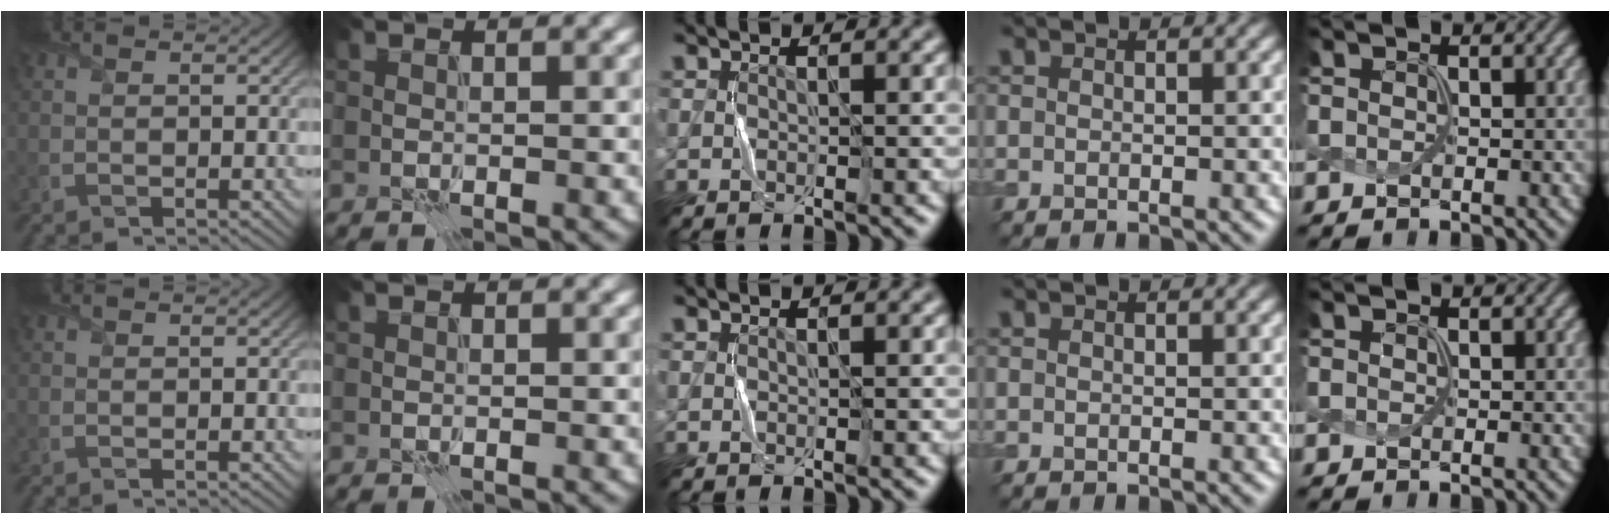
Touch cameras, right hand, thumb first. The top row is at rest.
{}